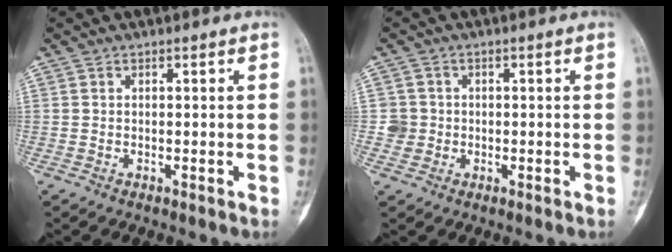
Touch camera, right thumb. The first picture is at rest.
{"total": 2.9, "force": [-0.2, 2.9, 0.1], "torque": [0.020, 0.008, -0.005]}